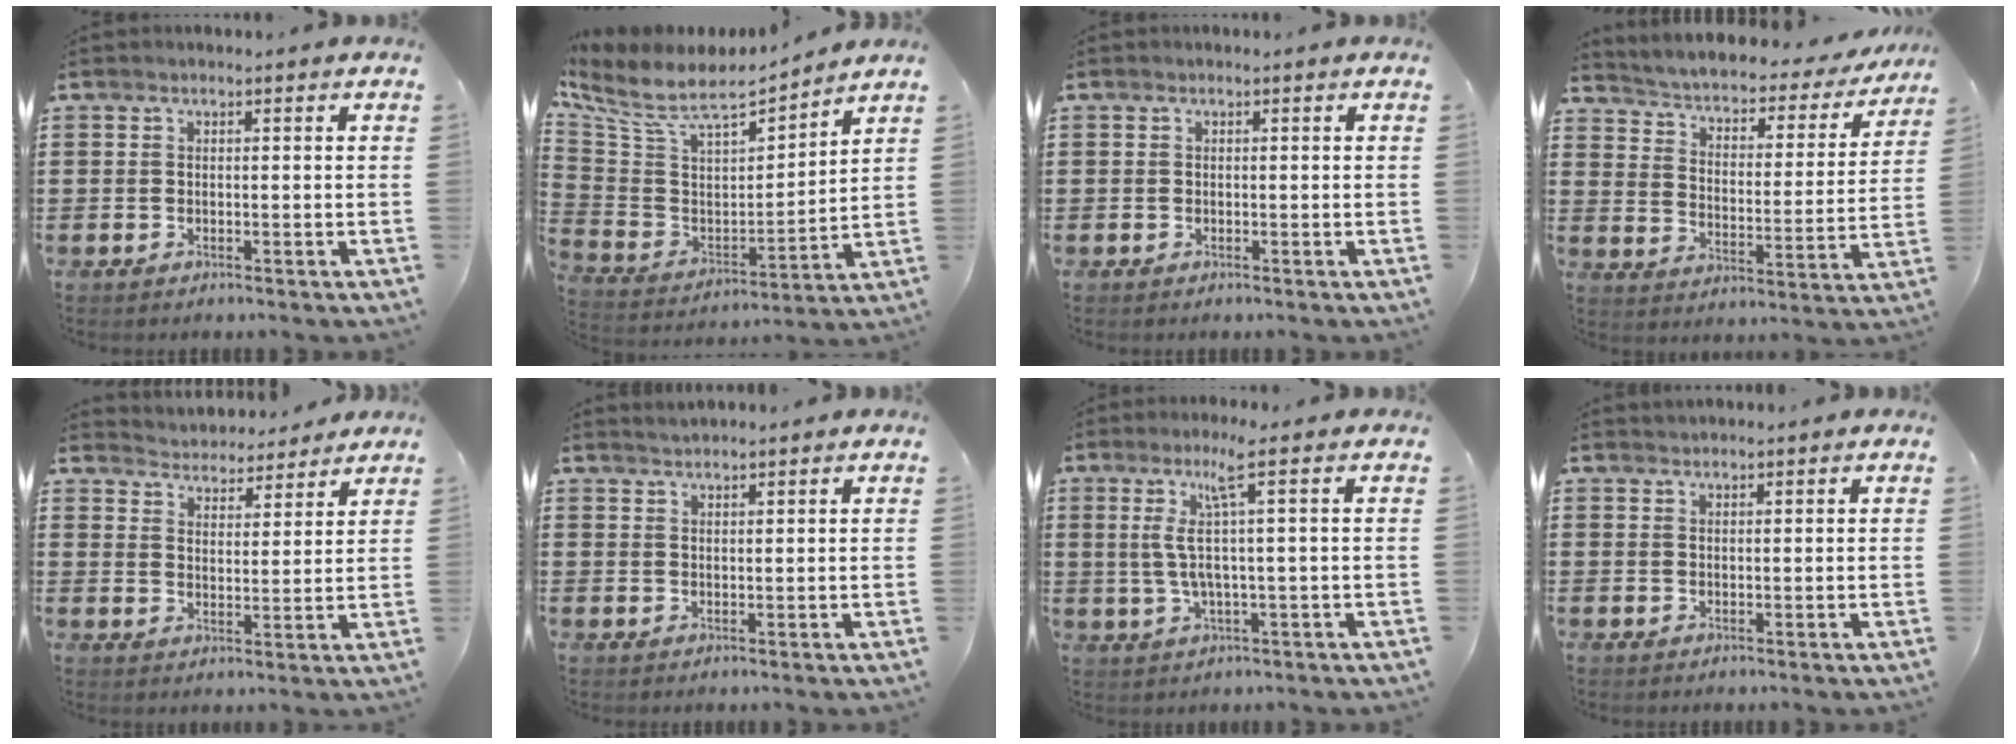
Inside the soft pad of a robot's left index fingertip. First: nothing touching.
{"total": 7.6, "force": [6.1, 2.8, 3.6], "torque": [-0.102, -0.045, 0.101]}
{"total": 0.0}
{"total": 2.1, "force": [1.8, 0.6, 1.0], "torque": [-0.035, -0.026, 0.017]}
{"total": 3.8, "force": [3.8, 0.3, -0.4], "torque": [-0.012, -0.025, 0.064]}
{"total": 1.5, "force": [1.5, 0.0, 0.2], "torque": [-0.005, 0.002, 0.030]}
{"total": 6.8, "force": [2.0, -0.5, 6.4], "torque": [-0.144, -0.011, 0.024]}
{"total": 1.1, "force": [1.1, 0.1, 0.1], "torque": [-0.003, 0.000, 0.021]}